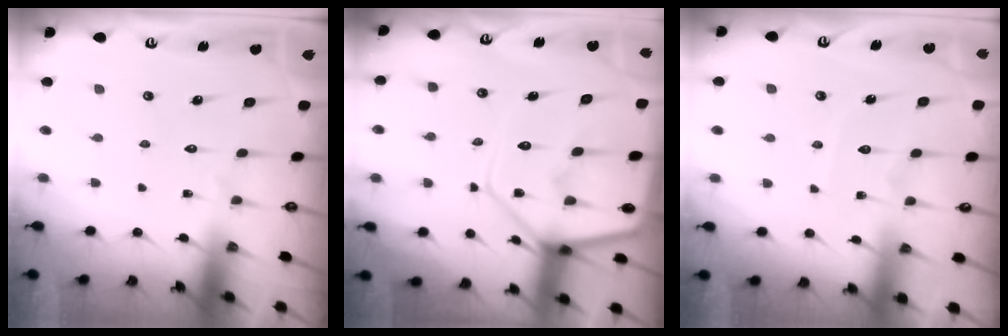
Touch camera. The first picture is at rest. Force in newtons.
{"total": 14.3, "press": 14.3, "slide": 1.2}
{"total": 6.1, "press": 6.0, "slide": 0.6}